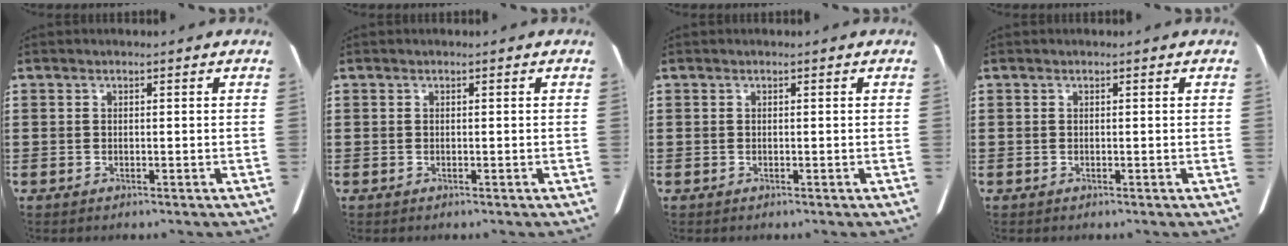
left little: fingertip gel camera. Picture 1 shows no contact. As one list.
[{"total": 0.0}, {"total": 0.0}, {"total": 0.0}]